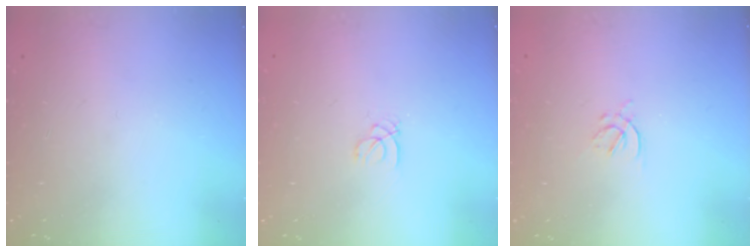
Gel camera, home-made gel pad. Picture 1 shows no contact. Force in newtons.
{"total": 1.0, "press": 1.0, "slide": 0.1}
{"total": 1.7, "press": 1.6, "slide": 0.6}